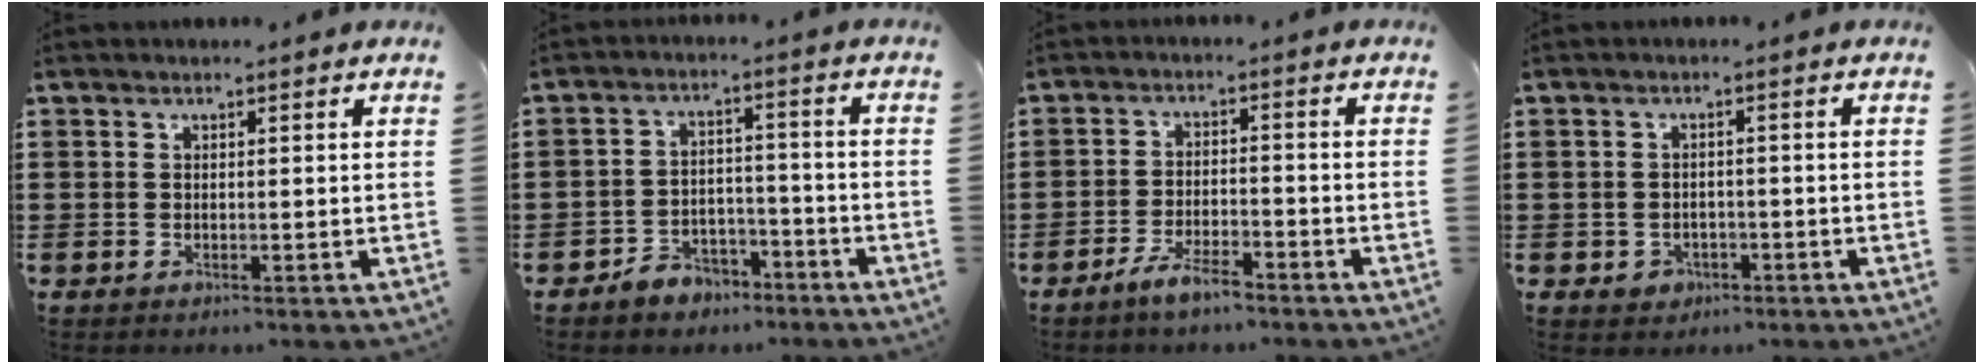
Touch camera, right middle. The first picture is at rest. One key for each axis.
{"total": 4.6, "fx": -4.1, "fy": 2.0, "fz": 0.5, "tx": -0.012, "ty": 0.016, "tz": -0.083}
{"total": 4.6, "fx": -3.8, "fy": 1.0, "fz": 2.4, "tx": -0.052, "ty": 0.003, "tz": -0.074}
{"total": 1.8, "fx": -1.1, "fy": 1.4, "fz": 0.3, "tx": -0.012, "ty": 0.002, "tz": -0.026}